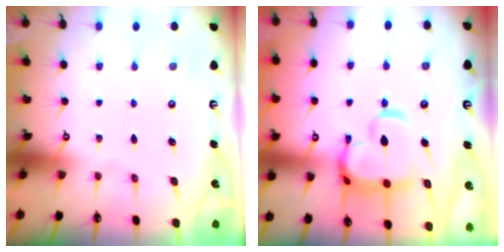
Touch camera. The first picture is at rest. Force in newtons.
{"total": 10.1, "press": 9.9, "slide": 1.6}